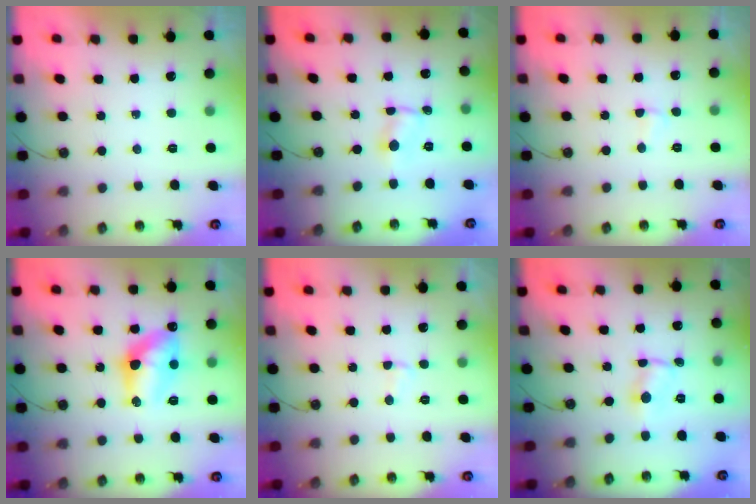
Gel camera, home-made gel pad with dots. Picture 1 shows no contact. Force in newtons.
{"total": 0.7, "press": 0.6, "slide": 0.1}
{"total": 2.1, "press": 2.0, "slide": 0.6}
{"total": 12.1, "press": 12.1, "slide": 0.5}
{"total": 2.3, "press": 2.3, "slide": 0.5}
{"total": 1.1, "press": 1.1, "slide": 0.2}